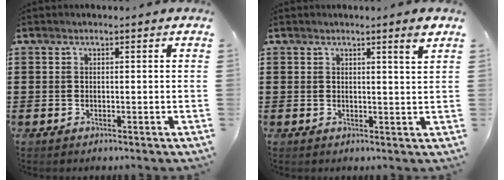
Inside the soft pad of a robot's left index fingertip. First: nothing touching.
{"total": 2.6, "force": [1.9, -0.4, 1.7], "torque": [-0.029, -0.004, 0.031]}